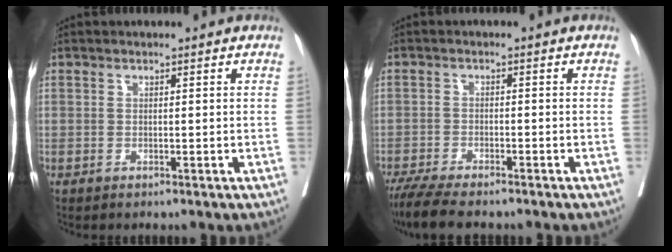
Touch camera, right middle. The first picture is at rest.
{"total": 8.4, "force": [-7.0, 1.3, 4.4], "torque": [-0.070, -0.018, -0.116]}